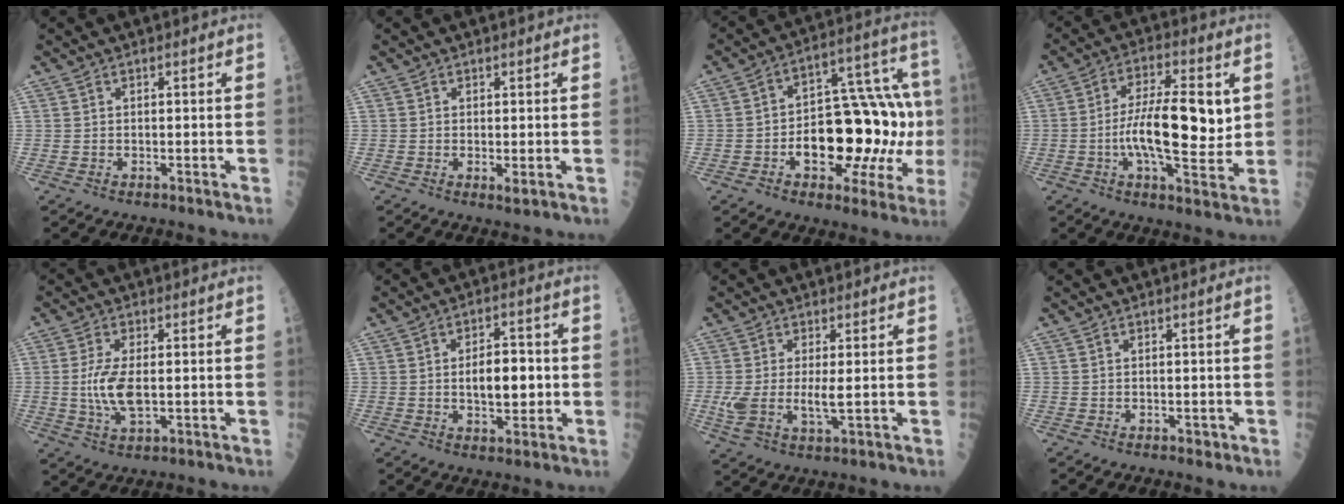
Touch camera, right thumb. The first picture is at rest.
{"total": 1.4, "force": [-0.1, 0.4, 1.4], "torque": [-0.025, -0.006, -0.001]}
{"total": 23.6, "force": [-3.1, 11.9, 20.1], "torque": [-0.264, 0.049, -0.031]}
{"total": 14.8, "force": [0.7, 5.0, 13.9], "torque": [-0.225, 0.001, 0.010]}
{"total": 7.3, "force": [-0.2, 2.9, 6.7], "torque": [-0.139, -0.008, -0.001]}
{"total": 8.0, "force": [-0.1, 4.1, 6.9], "torque": [-0.084, 0.005, 0.000]}
{"total": 6.5, "force": [0.0, 2.2, 6.1], "torque": [-0.139, -0.012, 0.004]}
{"total": 0.6, "force": [-0.2, 0.4, 0.4], "torque": [0.001, 0.001, -0.003]}